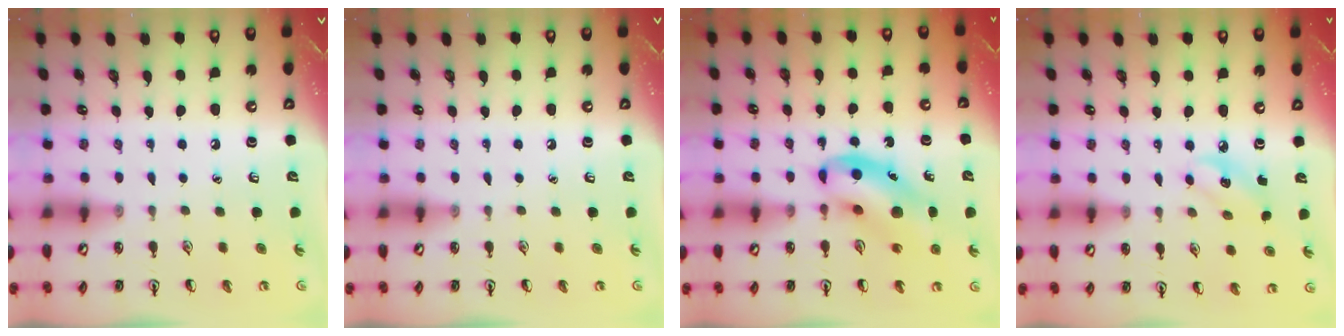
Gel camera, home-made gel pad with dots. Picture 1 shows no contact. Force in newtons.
{"total": 0.0}
{"total": 10.9, "press": 10.4, "slide": 3.1}
{"total": 3.0, "press": 2.9, "slide": 0.8}